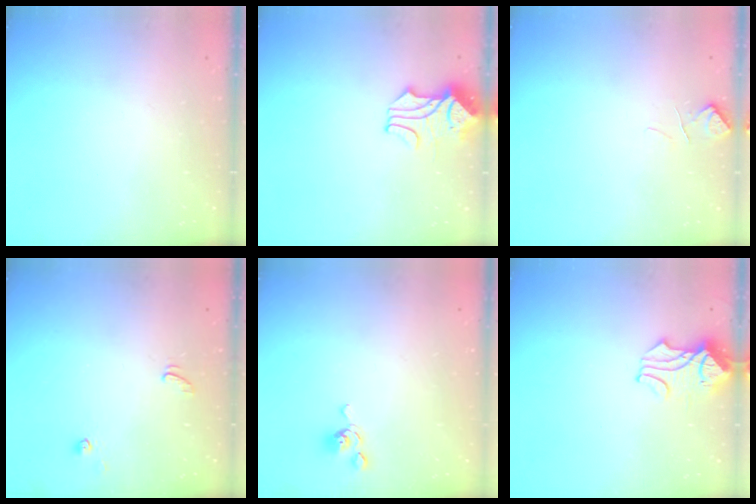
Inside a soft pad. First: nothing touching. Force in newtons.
{"total": 1.5, "press": 1.2, "slide": 1.0}
{"total": 0.8, "press": 0.3, "slide": 0.7}
{"total": 3.9, "press": 3.9, "slide": 0.3}
{"total": 4.8, "press": 4.8, "slide": 0.3}
{"total": 2.0, "press": 1.9, "slide": 0.7}